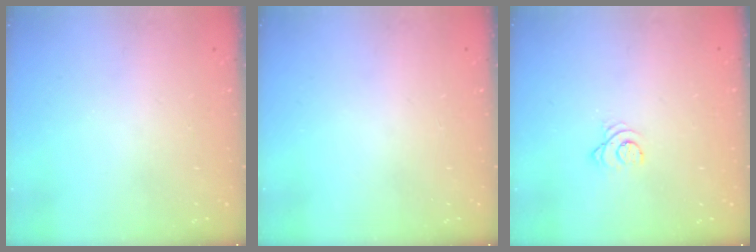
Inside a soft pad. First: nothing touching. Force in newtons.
{"total": 0.0}
{"total": 2.8, "press": 2.8, "slide": 0.3}